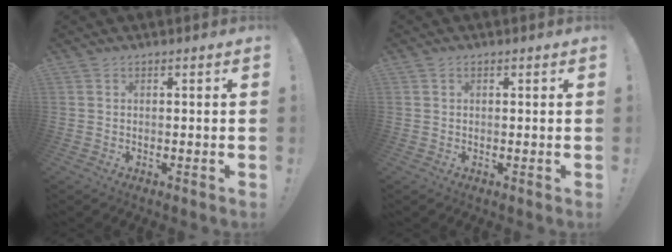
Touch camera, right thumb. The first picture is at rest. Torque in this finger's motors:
{"motor_torque": [0.06, -0.06, -0.17, 0.07, 0.09]}